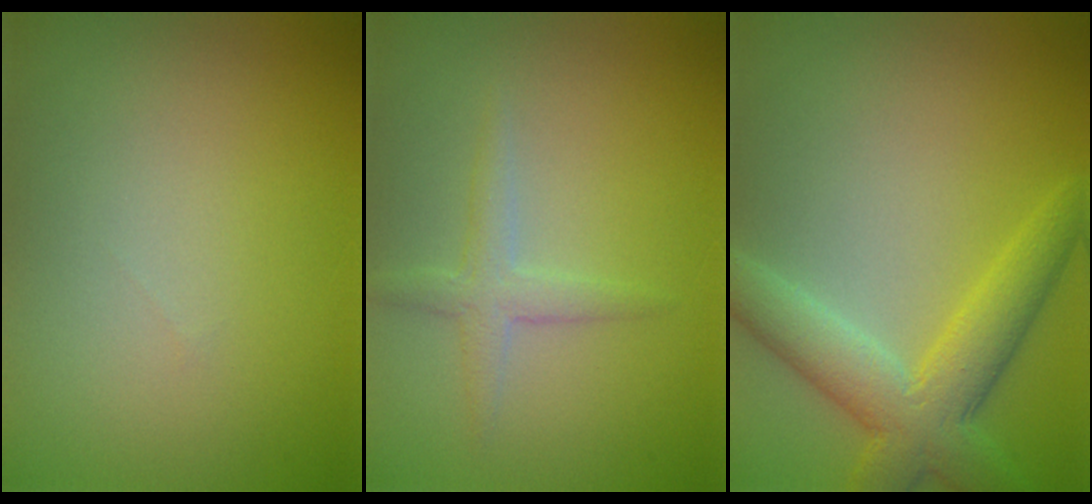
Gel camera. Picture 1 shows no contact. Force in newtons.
{"total": 1.9, "press": 1.9, "slide": 0.1}
{"total": 5.8, "press": 5.8, "slide": 0.2}